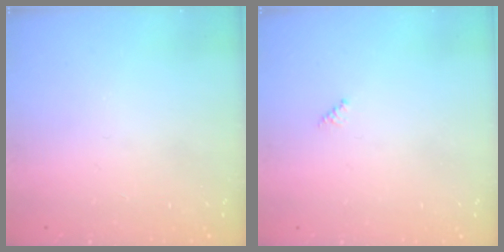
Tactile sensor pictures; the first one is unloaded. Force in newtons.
{"total": 2.0, "press": 2.0, "slide": 0.2}